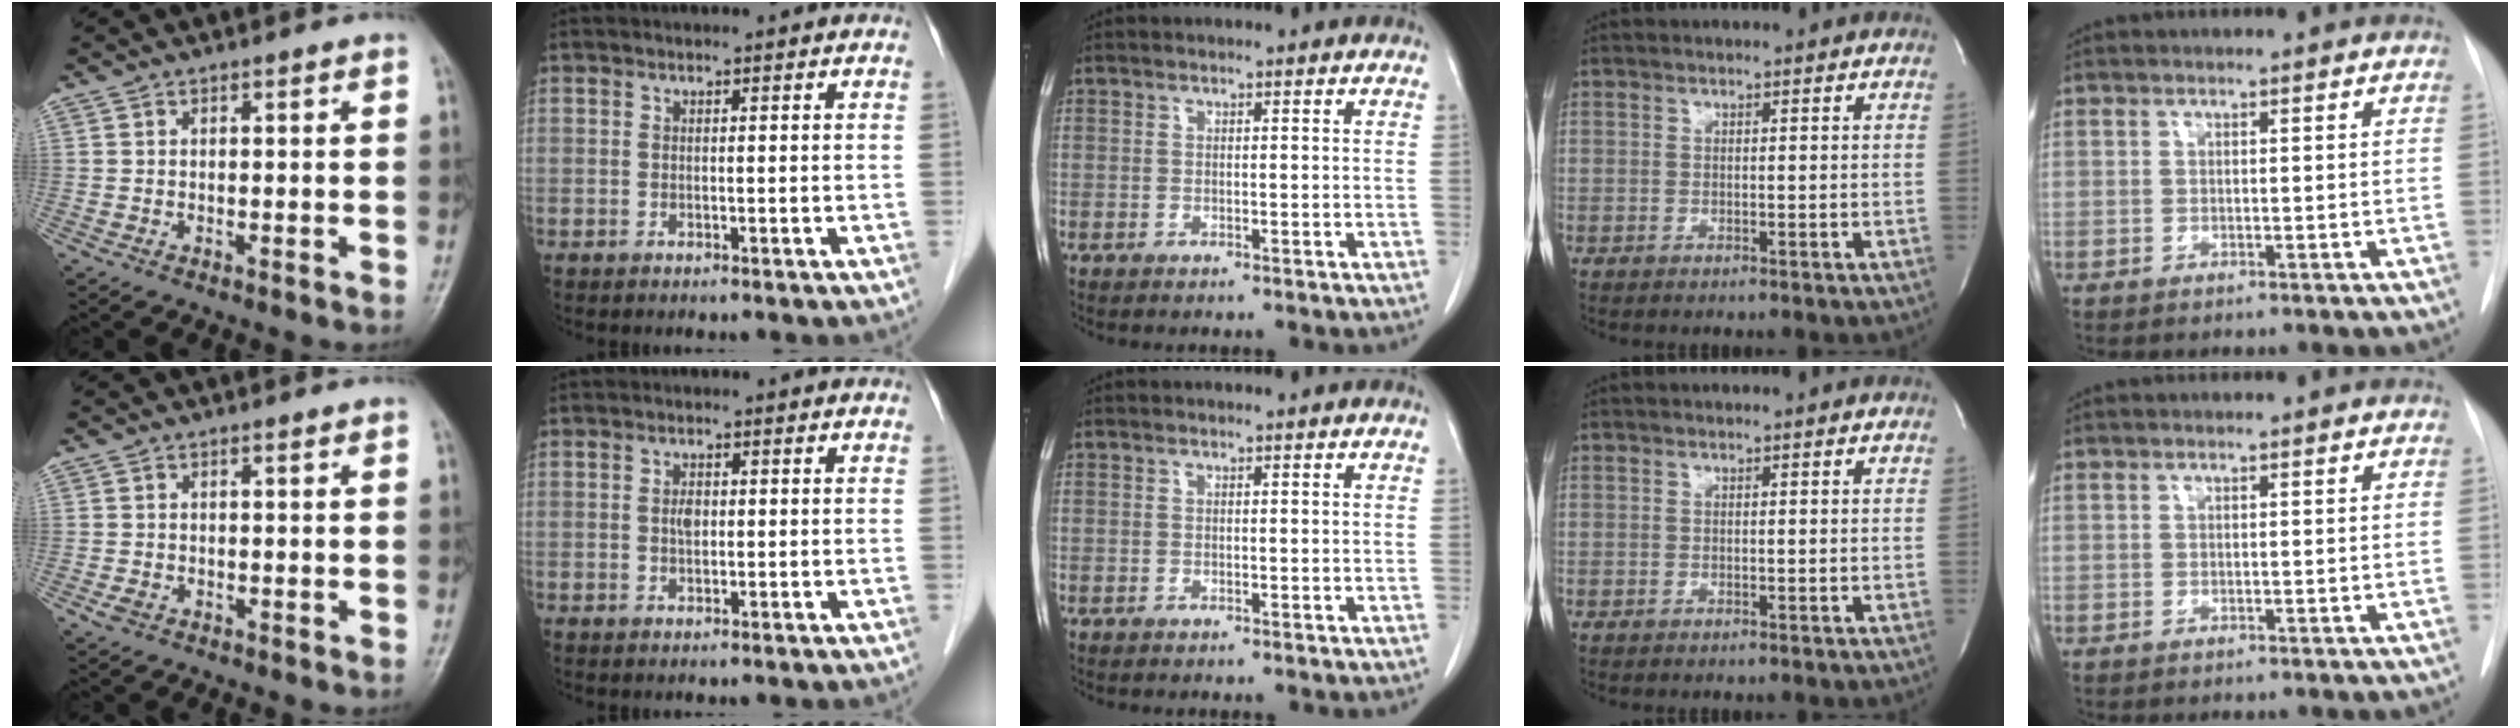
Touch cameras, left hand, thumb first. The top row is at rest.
{"thumb": {"total": 1.5, "force": [-0.8, 1.1, 0.6], "torque": [-0.011, 0.001, -0.014]}, "index": {"total": 1.5, "force": [-0.2, 0.9, 1.2], "torque": [-0.023, -0.001, -0.003]}}